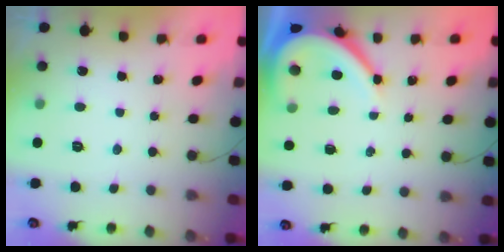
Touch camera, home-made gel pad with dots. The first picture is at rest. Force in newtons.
{"total": 8.7, "press": 8.6, "slide": 1.3}